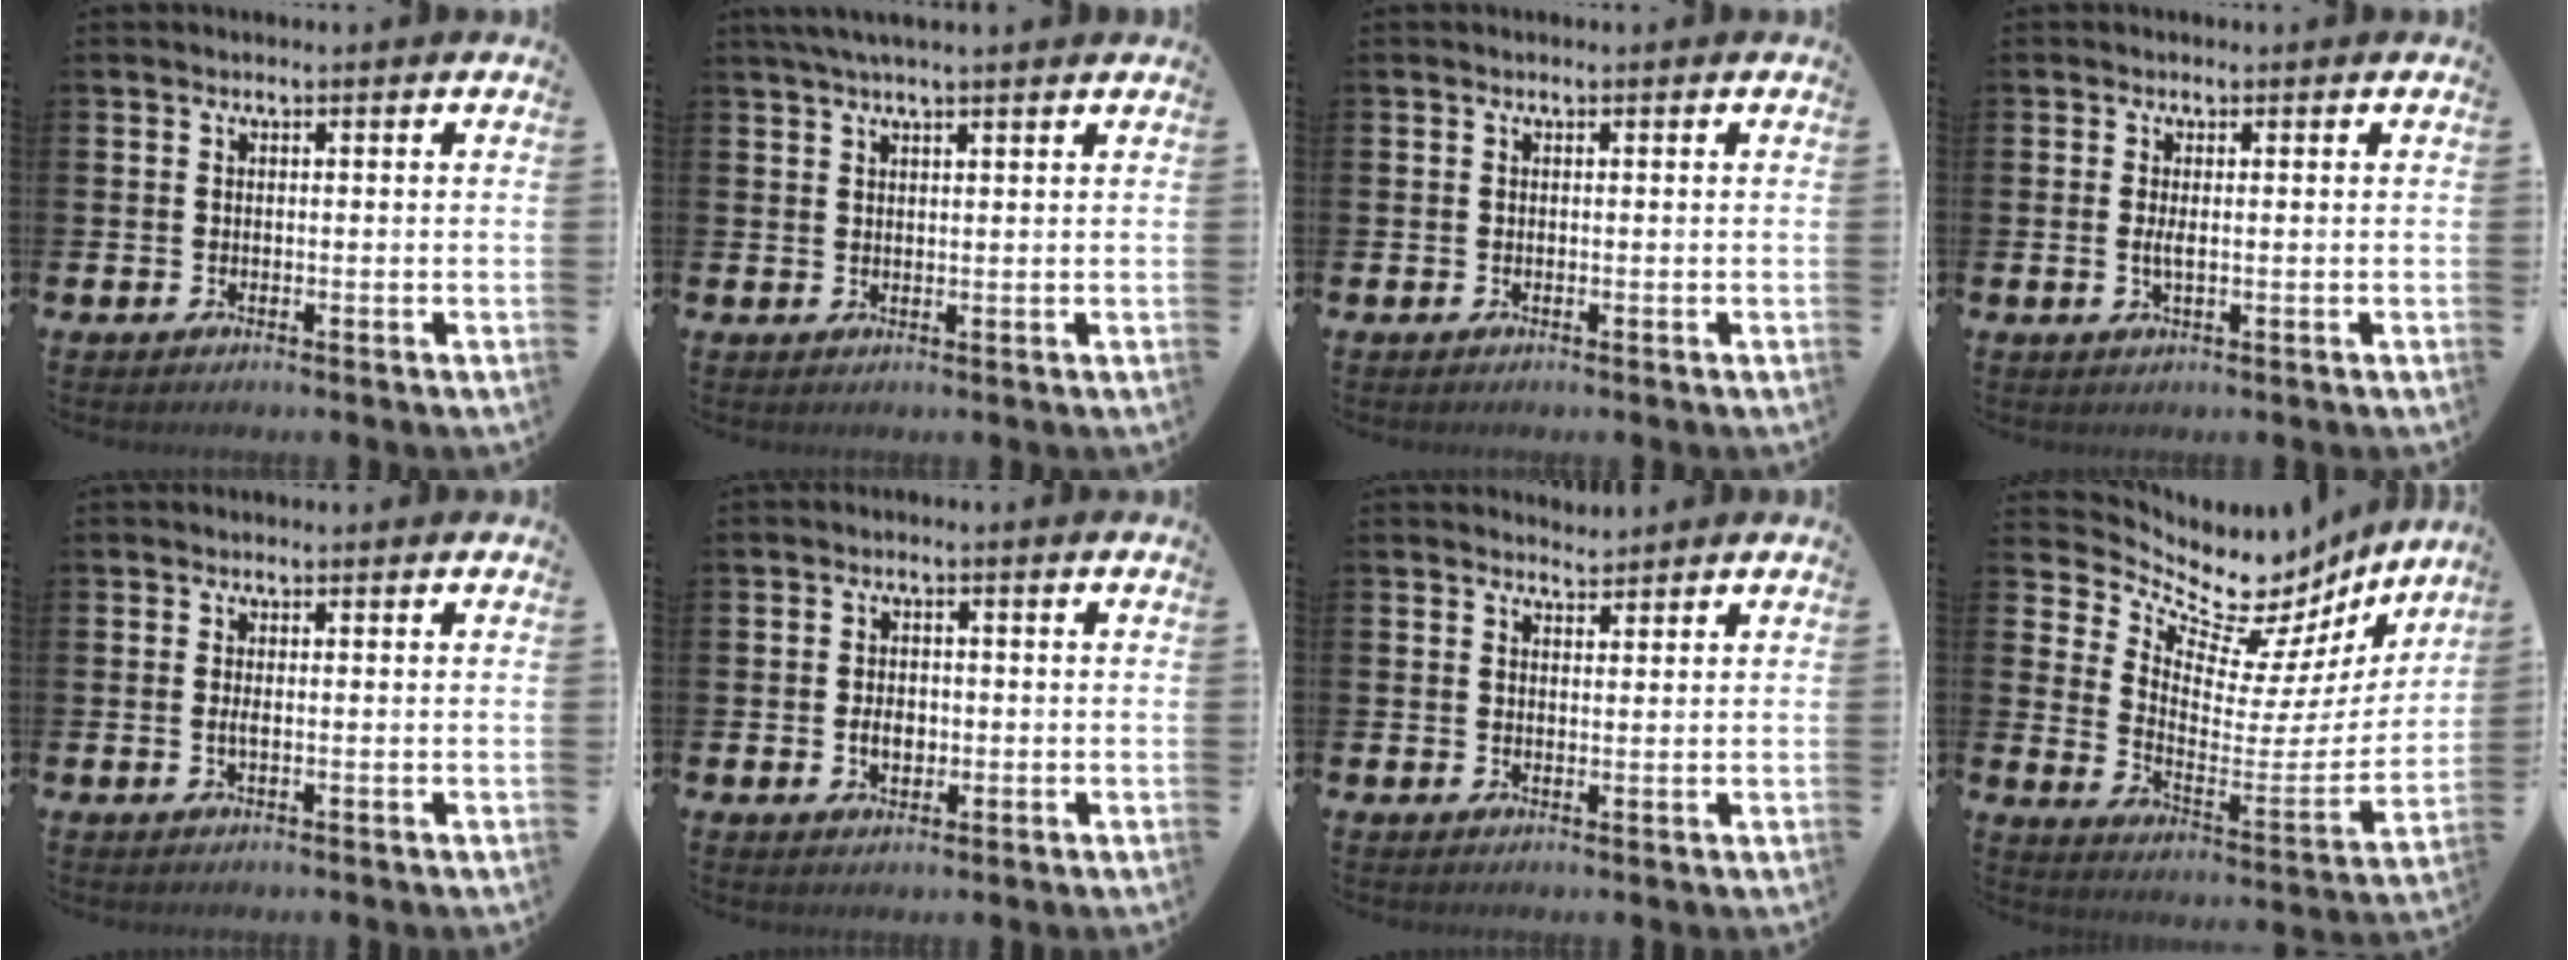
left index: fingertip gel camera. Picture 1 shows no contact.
{"total": 3.0, "force": [2.6, 0.1, 1.5], "torque": [-0.040, 0.002, 0.049]}
{"total": 0.0}
{"total": 1.4, "force": [0.1, 0.3, 1.4], "torque": [-0.018, -0.004, -0.001]}
{"total": 0.9, "force": [-0.1, 0.2, 0.8], "torque": [-0.016, -0.001, -0.002]}
{"total": 2.9, "force": [-0.4, 2.0, 2.0], "torque": [-0.015, -0.004, -0.014]}
{"total": 2.5, "force": [2.5, 0.4, -0.2], "torque": [0.015, -0.016, 0.043]}
{"total": 9.8, "force": [8.2, 4.6, 2.9], "torque": [-0.067, -0.074, 0.137]}